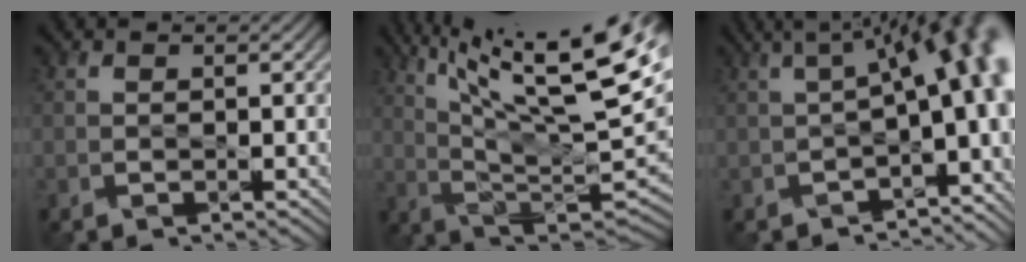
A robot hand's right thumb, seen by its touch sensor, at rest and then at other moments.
{"total": 22.0, "force": [12.1, 5.5, 17.5], "torque": [-0.289, 0.025, 0.197]}
{"total": 12.9, "force": [-1.0, 5.2, 11.8], "torque": [-0.147, 0.013, -0.005]}